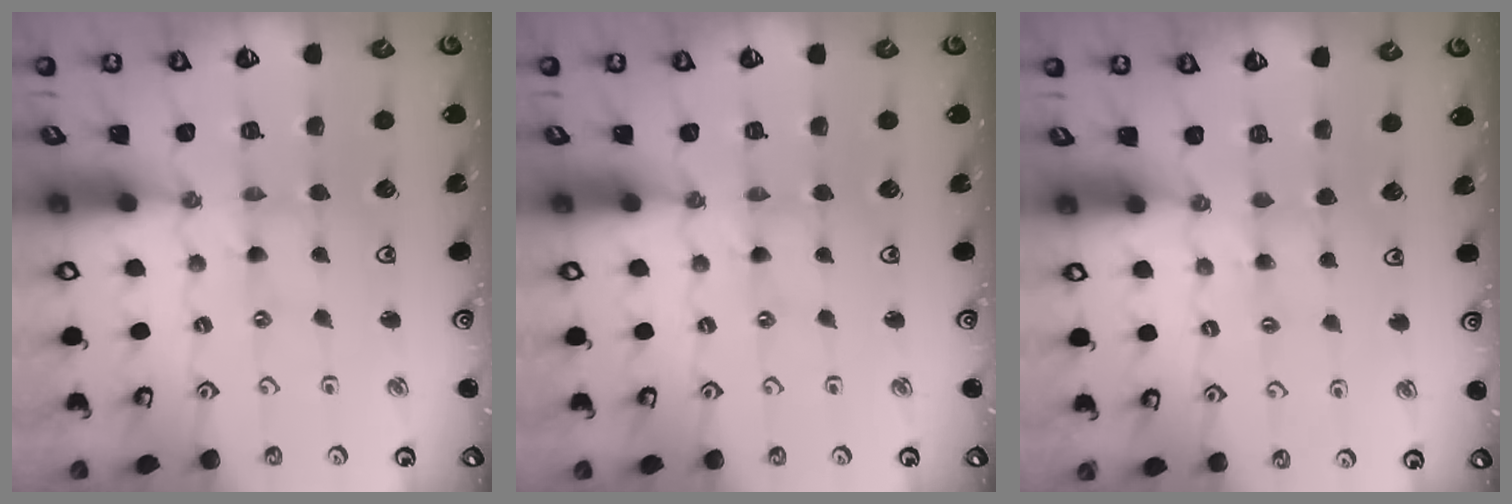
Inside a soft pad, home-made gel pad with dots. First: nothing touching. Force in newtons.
{"total": 0.5, "press": 0.5, "slide": 0.2}
{"total": 4.5, "press": 4.5, "slide": 0.6}